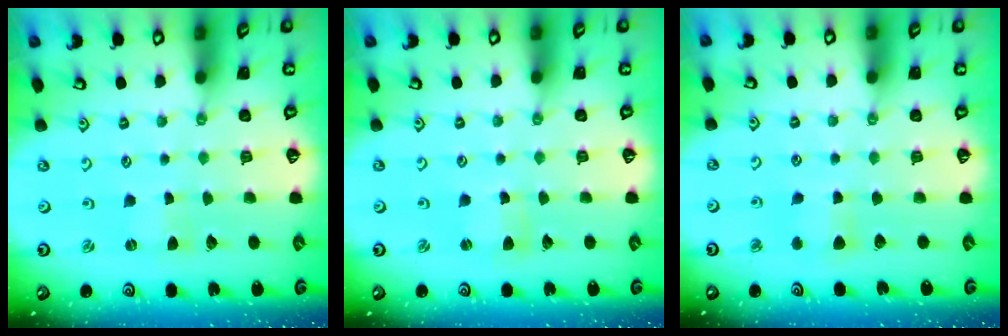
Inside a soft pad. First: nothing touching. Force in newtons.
{"total": 1.5, "press": 1.4, "slide": 0.2}
{"total": 4.1, "press": 4.1, "slide": 0.7}